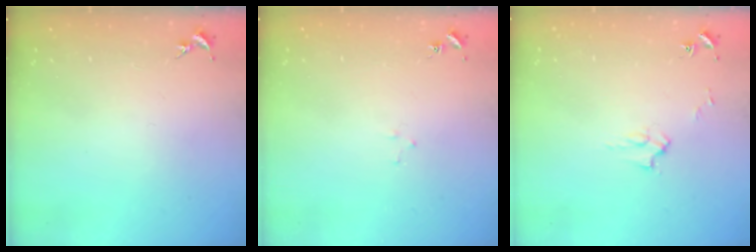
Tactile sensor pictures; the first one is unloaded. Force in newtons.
{"total": 1.6, "press": 1.6, "slide": 0.1}
{"total": 2.6, "press": 2.6, "slide": 0.3}